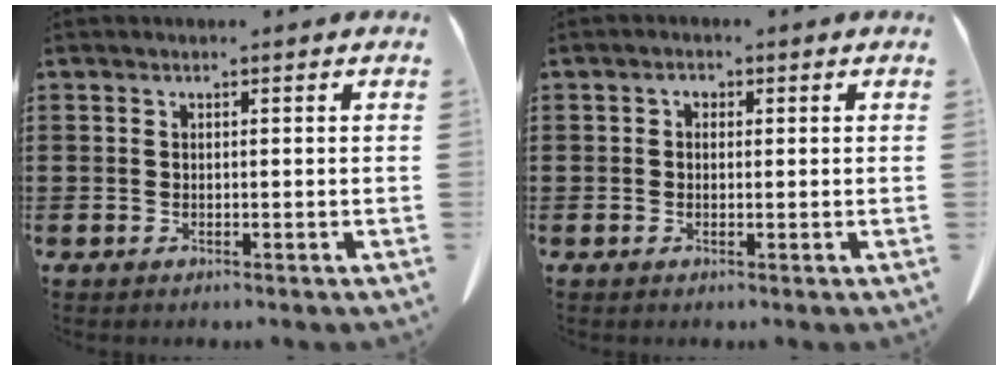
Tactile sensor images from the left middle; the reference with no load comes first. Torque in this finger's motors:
{"motor_torque": [-0.07, 0.26, 0.02, 0.00]}